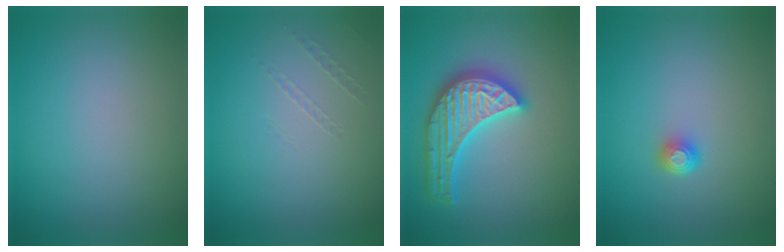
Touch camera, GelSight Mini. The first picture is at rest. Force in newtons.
{"total": 0.5, "press": 0.2, "slide": 0.5}
{"total": 5.7, "press": 5.6, "slide": 0.6}
{"total": 1.4, "press": 1.1, "slide": 1.0}